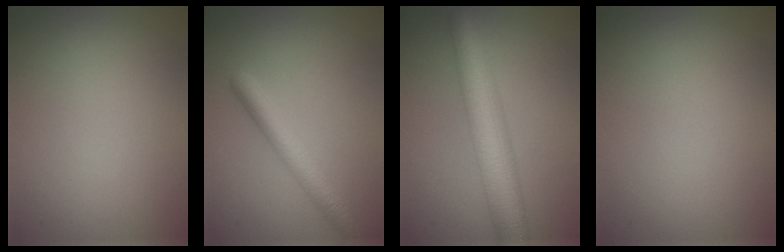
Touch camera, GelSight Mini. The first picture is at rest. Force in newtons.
{"total": 3.7, "press": 3.7, "slide": 0.2}
{"total": 7.3, "press": 7.3, "slide": 0.2}
{"total": 0.0}